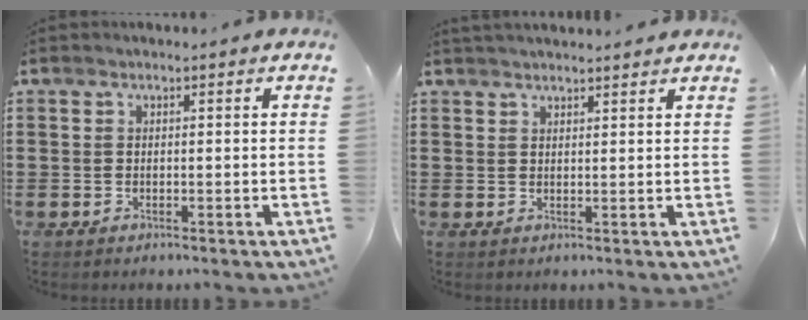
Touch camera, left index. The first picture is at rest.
{"total": 1.8, "force": [1.7, 0.1, 0.3], "torque": [-0.010, 0.003, 0.034]}